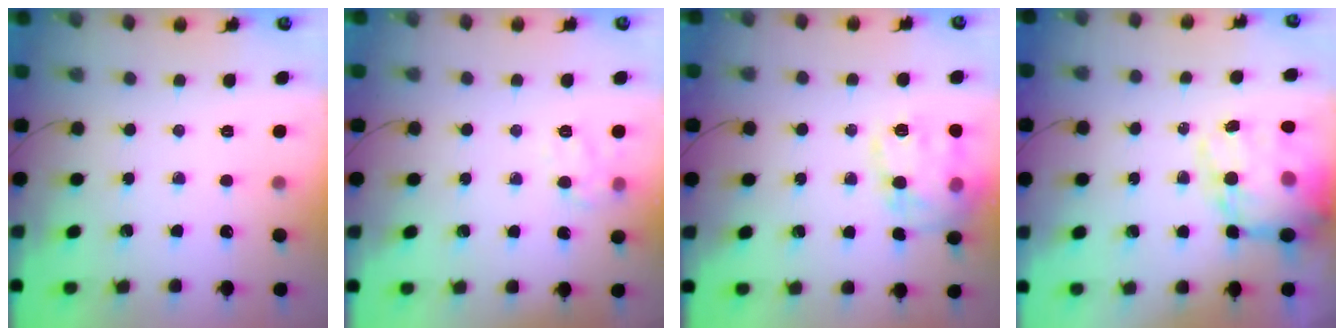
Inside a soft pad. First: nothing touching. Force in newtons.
{"total": 9.1, "press": 9.1, "slide": 0.6}
{"total": 17.6, "press": 17.6, "slide": 1.1}
{"total": 19.7, "press": 19.2, "slide": 4.4}